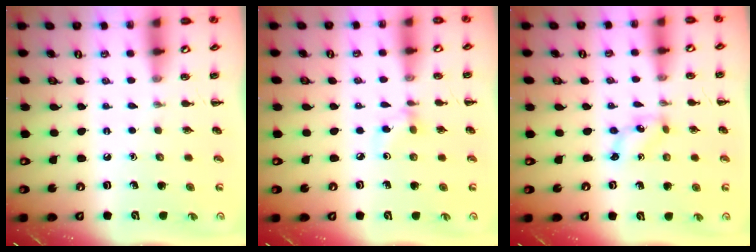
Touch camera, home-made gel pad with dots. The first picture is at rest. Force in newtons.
{"total": 3.0, "press": 2.9, "slide": 0.8}
{"total": 1.4, "press": 1.3, "slide": 0.3}